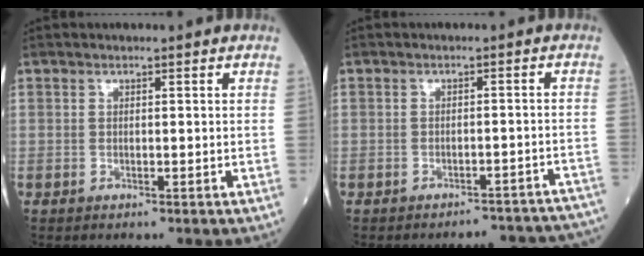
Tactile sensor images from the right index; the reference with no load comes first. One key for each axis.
{"total": 11.1, "fx": -10.6, "fy": 3.1, "fz": 0.8, "tx": 0.010, "ty": 0.030, "tz": -0.110}